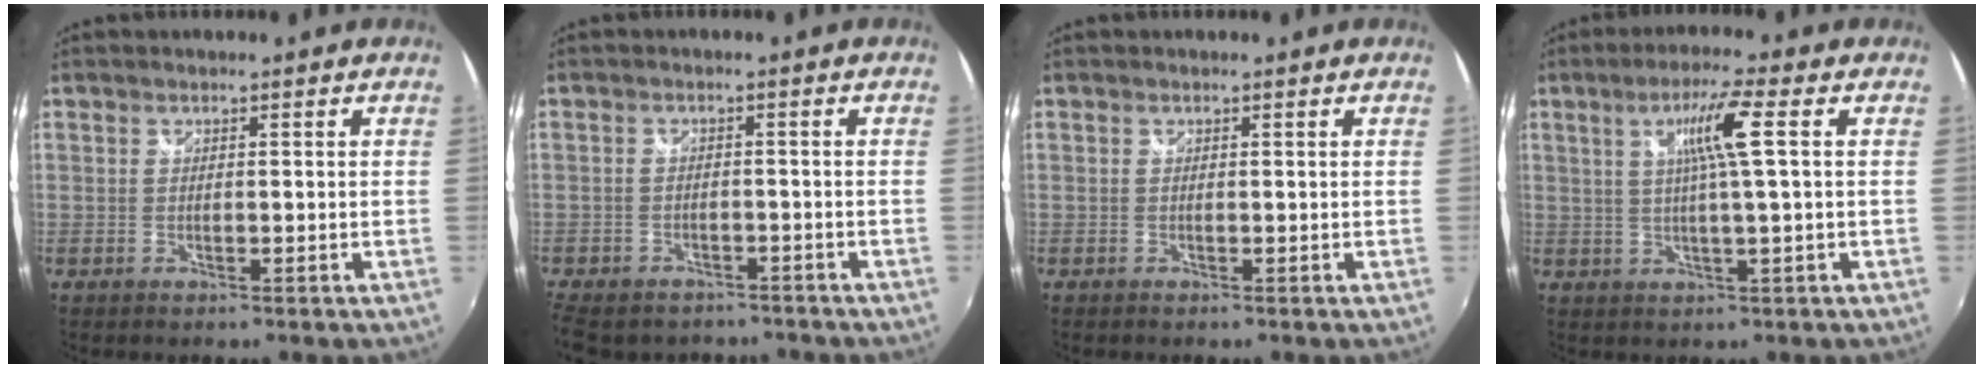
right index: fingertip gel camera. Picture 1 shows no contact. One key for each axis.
{"total": 11.4, "fx": -8.8, "fy": 5.9, "fz": 4.2, "tx": -0.116, "ty": -0.023, "tz": -0.132}
{"total": 0.0}
{"total": 7.2, "fx": 1.9, "fy": -0.5, "fz": 6.9, "tx": -0.122, "ty": 0.004, "tz": 0.034}